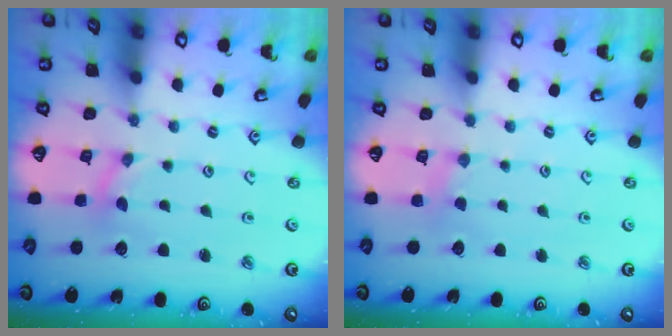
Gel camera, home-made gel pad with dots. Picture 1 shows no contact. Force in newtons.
{"total": 1.8, "press": 1.7, "slide": 0.2}